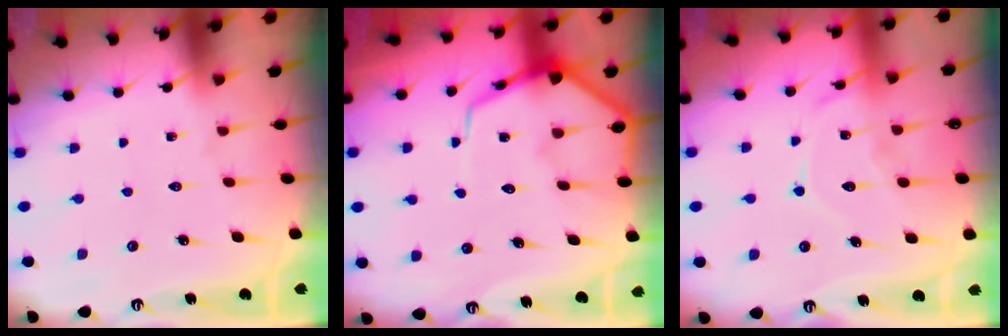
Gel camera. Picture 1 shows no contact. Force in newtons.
{"total": 9.5, "press": 9.5, "slide": 0.9}
{"total": 12.4, "press": 12.4, "slide": 1.2}